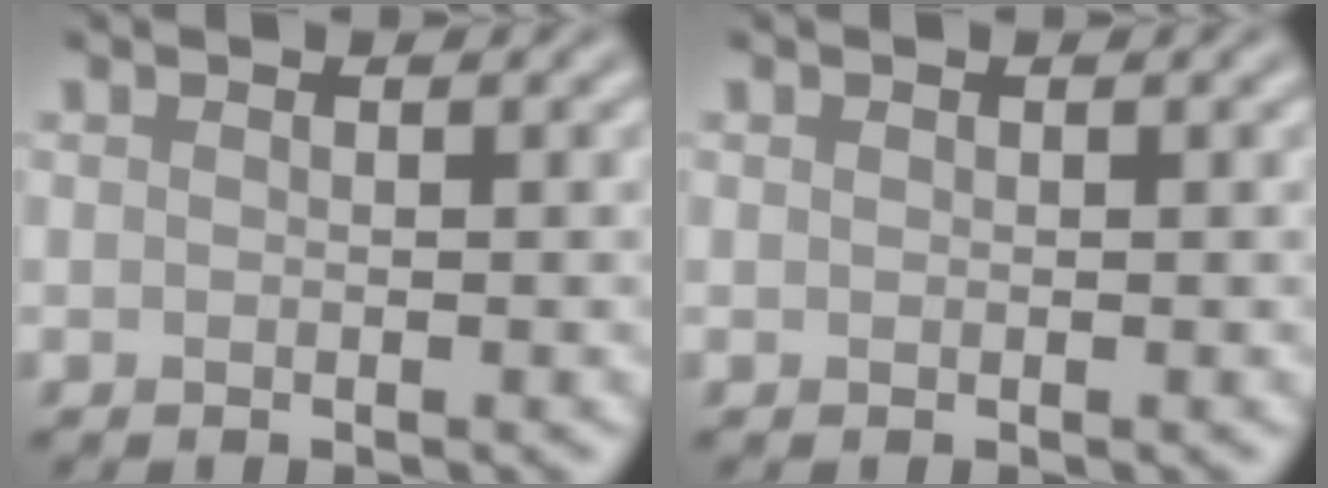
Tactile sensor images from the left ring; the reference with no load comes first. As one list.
[{"total": 0.0}]